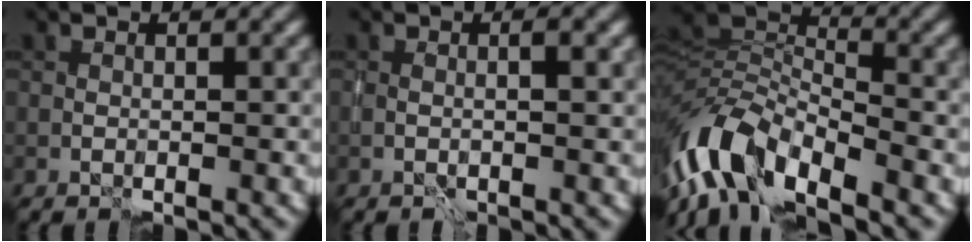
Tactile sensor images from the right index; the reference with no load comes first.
{"total": 1.5, "force": [0.3, 0.6, 1.3], "torque": [0.004, -0.001, -0.009]}
{"total": 8.6, "force": [-5.2, 3.9, 5.7], "torque": [-0.101, 0.001, -0.110]}